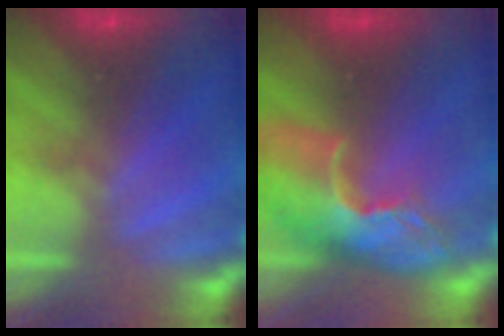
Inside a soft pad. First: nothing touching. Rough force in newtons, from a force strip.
{"total": 6.6}